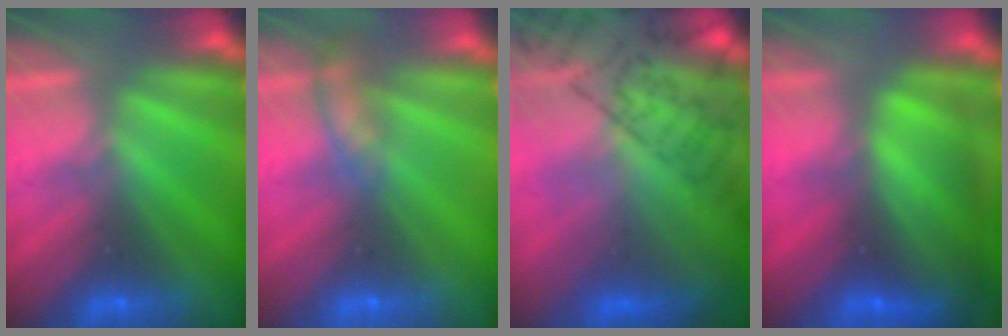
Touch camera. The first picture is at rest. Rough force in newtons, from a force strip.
{"total": 2.3}
{"total": 8.1}
{"total": 9.6}